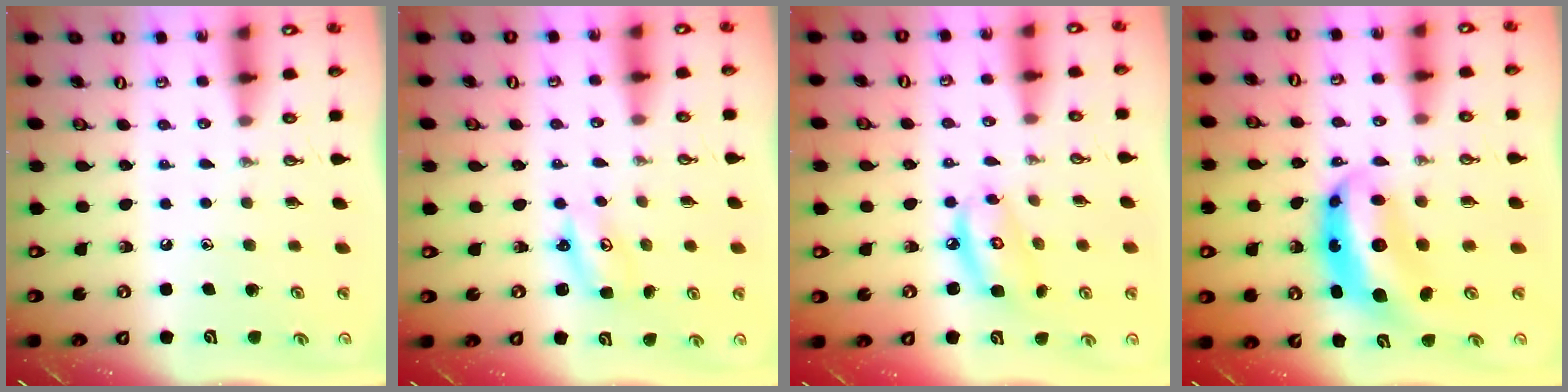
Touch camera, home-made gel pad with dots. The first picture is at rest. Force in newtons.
{"total": 2.6, "press": 2.6, "slide": 0.2}
{"total": 7.7, "press": 7.7, "slide": 0.6}
{"total": 8.8, "press": 8.7, "slide": 1.1}